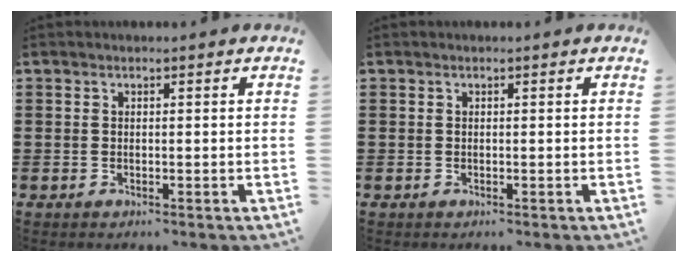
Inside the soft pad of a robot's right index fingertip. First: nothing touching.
{"total": 0.0}